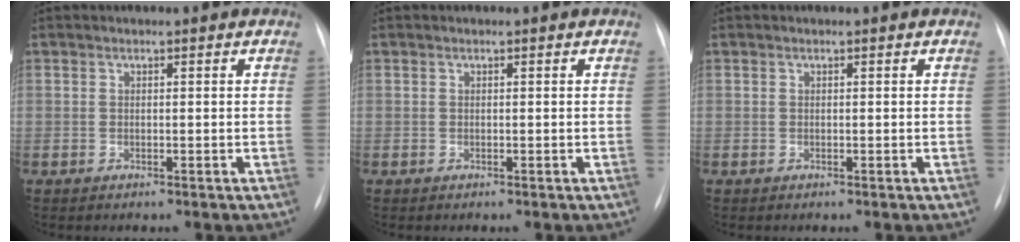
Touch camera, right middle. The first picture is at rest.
{"total": 0.0}
{"total": 0.0}